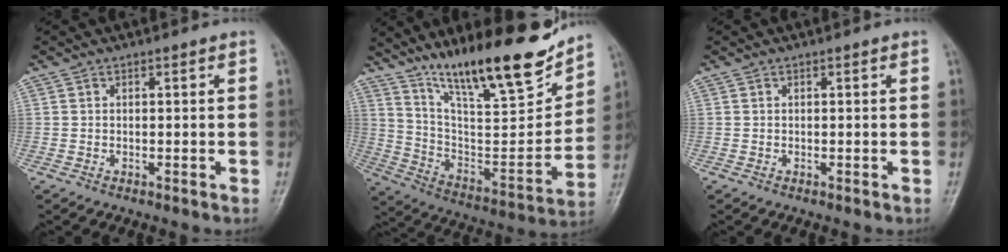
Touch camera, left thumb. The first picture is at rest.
{"total": 23.4, "force": [17.1, 5.5, 15.0], "torque": [-0.207, -0.085, 0.292]}
{"total": 0.0}